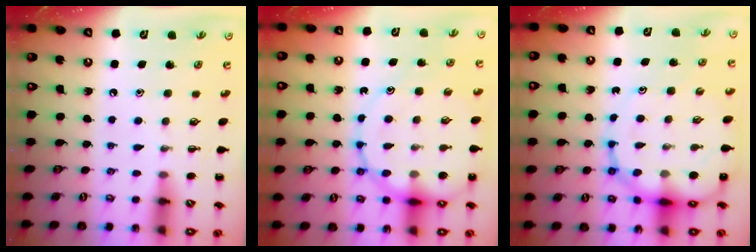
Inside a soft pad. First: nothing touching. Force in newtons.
{"total": 17.9, "press": 17.3, "slide": 4.3}
{"total": 14.1, "press": 13.6, "slide": 3.5}